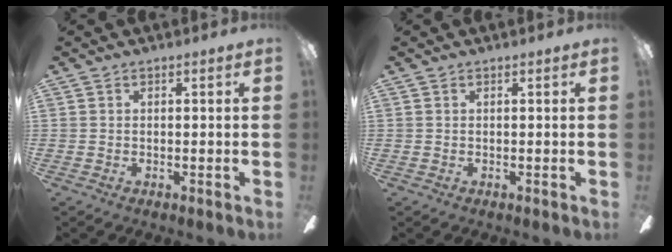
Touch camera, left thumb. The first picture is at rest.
{"total": 0.0}